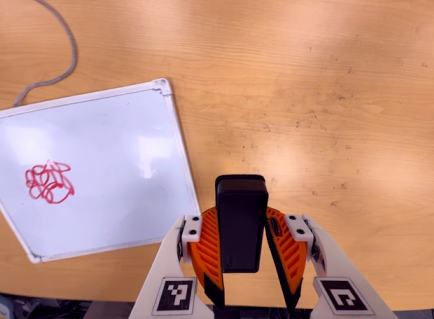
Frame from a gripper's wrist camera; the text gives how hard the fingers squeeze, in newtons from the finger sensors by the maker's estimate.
{"total": 6.1, "left": 5.1, "right": 7.0}